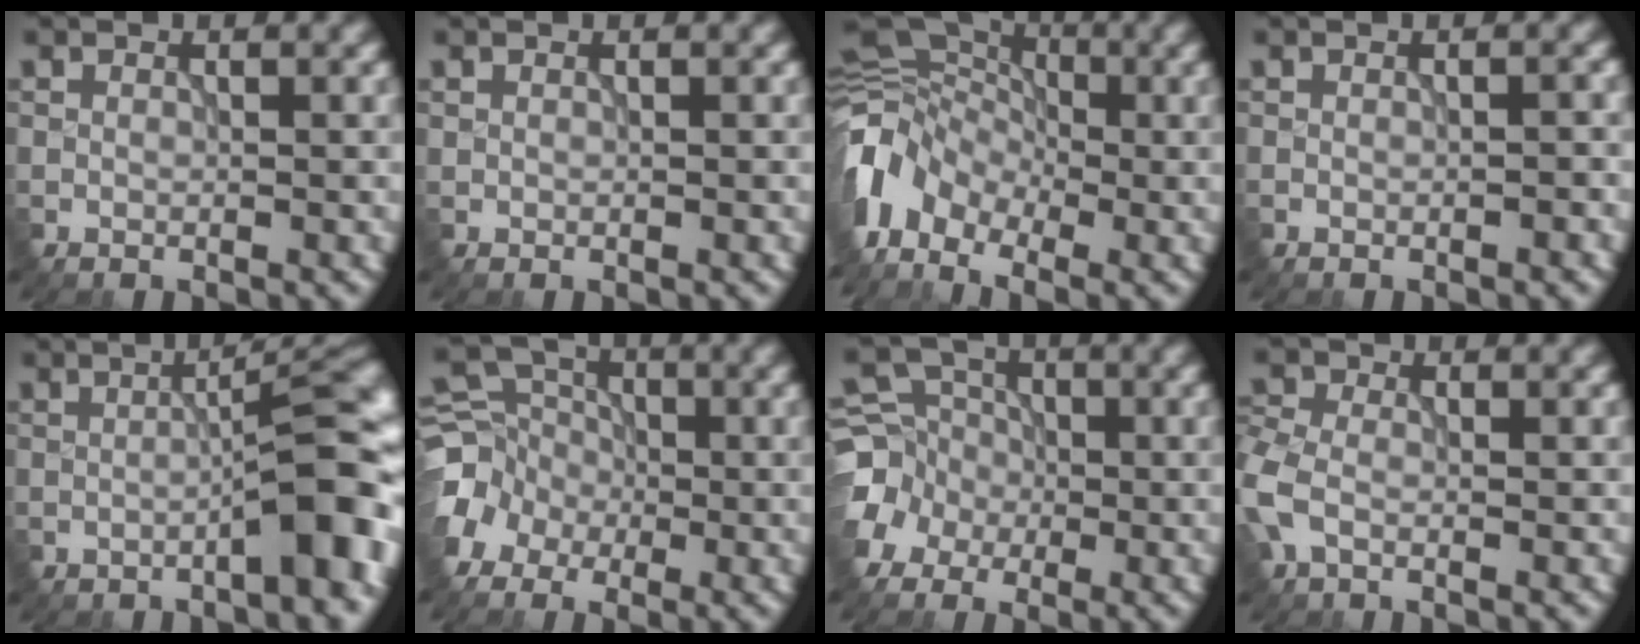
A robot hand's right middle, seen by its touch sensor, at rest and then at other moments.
{"total": 0.0}
{"total": 7.1, "force": [-3.1, 4.9, 4.0], "torque": [-0.075, -0.006, -0.077]}
{"total": 0.7, "force": [-0.2, 0.1, 0.7], "torque": [-0.009, 0.000, -0.003]}
{"total": 8.8, "force": [-1.4, 2.1, 8.4], "torque": [-0.090, 0.012, -0.022]}
{"total": 6.1, "force": [-2.6, 4.9, 2.5], "torque": [-0.041, 0.002, -0.054]}
{"total": 6.6, "force": [-2.2, 5.7, 2.4], "torque": [-0.044, 0.003, -0.059]}
{"total": 3.2, "force": [-0.6, 2.2, 2.2], "torque": [-0.059, 0.003, -0.024]}